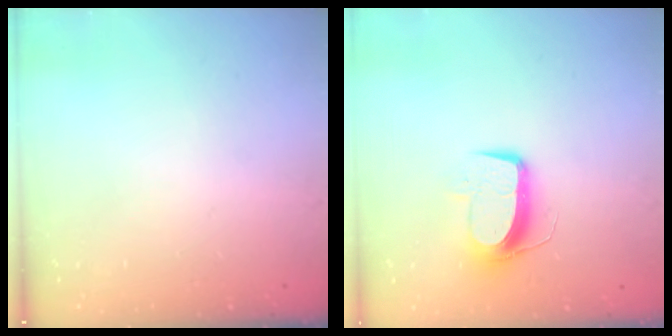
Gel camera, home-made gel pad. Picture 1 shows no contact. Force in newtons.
{"total": 10.5, "press": 10.5, "slide": 0.8}